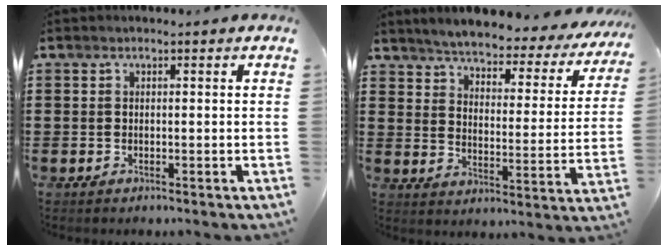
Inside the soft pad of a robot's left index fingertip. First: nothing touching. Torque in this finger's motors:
{"motor_torque": [1.93, -0.22, 1.05, 0.21]}